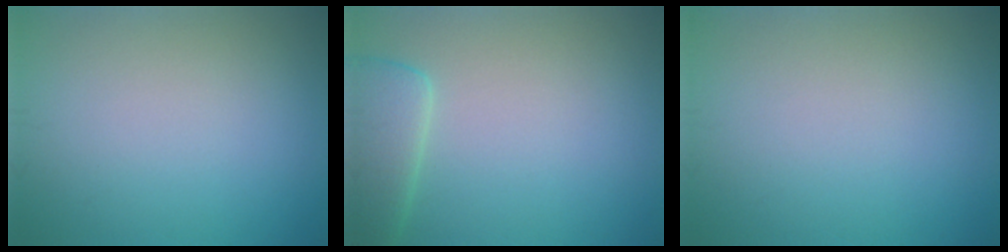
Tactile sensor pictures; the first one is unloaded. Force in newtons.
{"total": 3.8, "press": 3.8, "slide": 0.3}
{"total": 0.0}